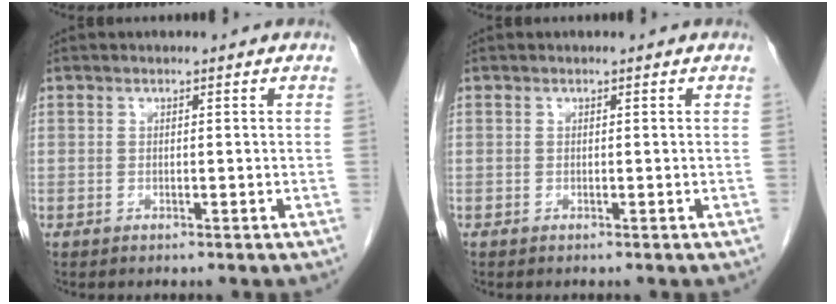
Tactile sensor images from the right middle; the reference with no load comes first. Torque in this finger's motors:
{"motor_torque": [0.00, 0.00, 0.00, 0.00]}